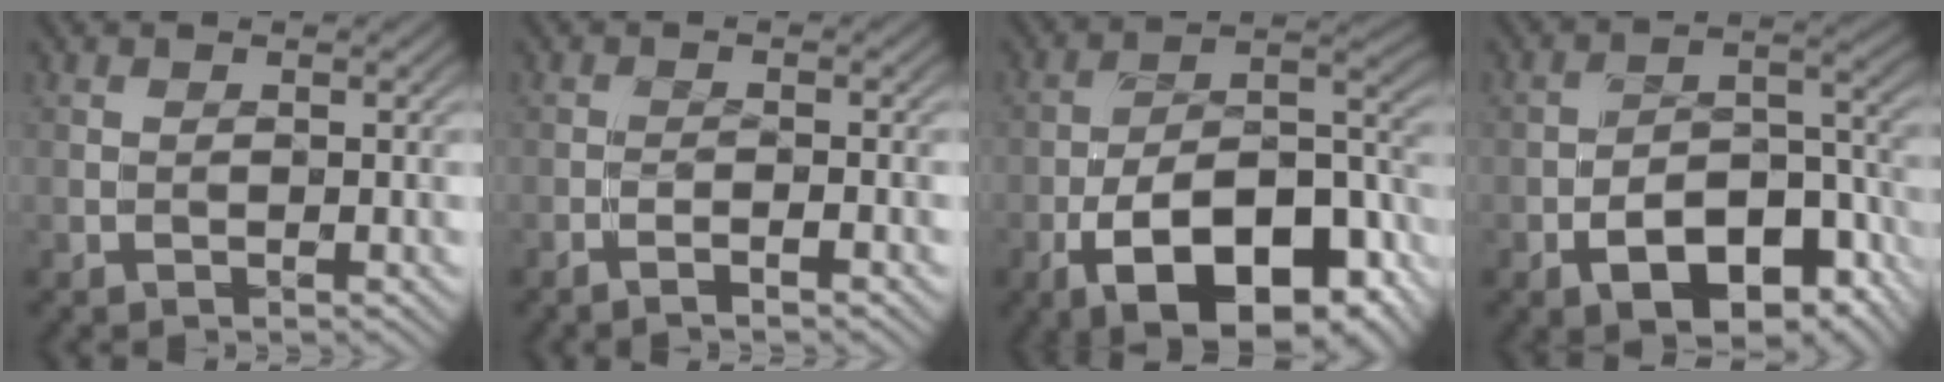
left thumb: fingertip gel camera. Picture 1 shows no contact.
{"total": 1.9, "force": [-1.5, -0.4, 1.1], "torque": [-0.023, 0.006, -0.031]}
{"total": 16.2, "force": [-9.1, 7.4, 11.1], "torque": [-0.167, -0.017, -0.143]}
{"total": 11.0, "force": [-6.4, 5.6, 7.0], "torque": [-0.110, -0.012, -0.101]}